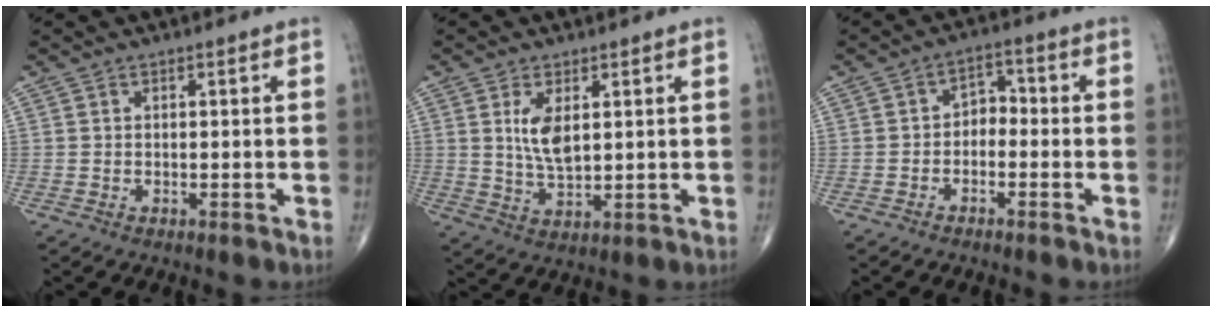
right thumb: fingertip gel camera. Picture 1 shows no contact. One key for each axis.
{"total": 6.2, "fx": 1.8, "fy": 2.8, "fz": 5.3, "tx": -0.094, "ty": -0.015, "tz": 0.044}
{"total": 3.9, "fx": -1.2, "fy": 2.7, "fz": 2.5, "tx": -0.022, "ty": 0.029, "tz": -0.033}